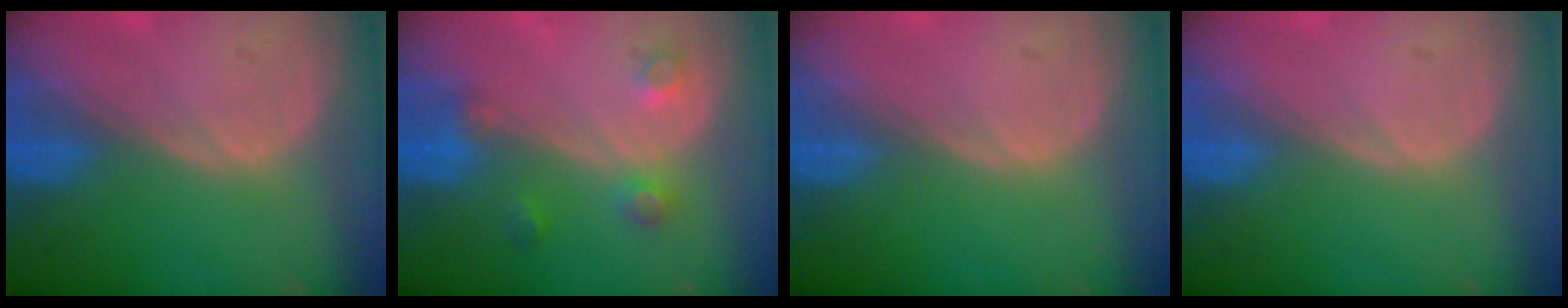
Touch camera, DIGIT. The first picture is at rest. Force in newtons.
{"total": 3.6, "press": 3.3, "slide": 1.5}
{"total": 0.0}
{"total": 0.0}